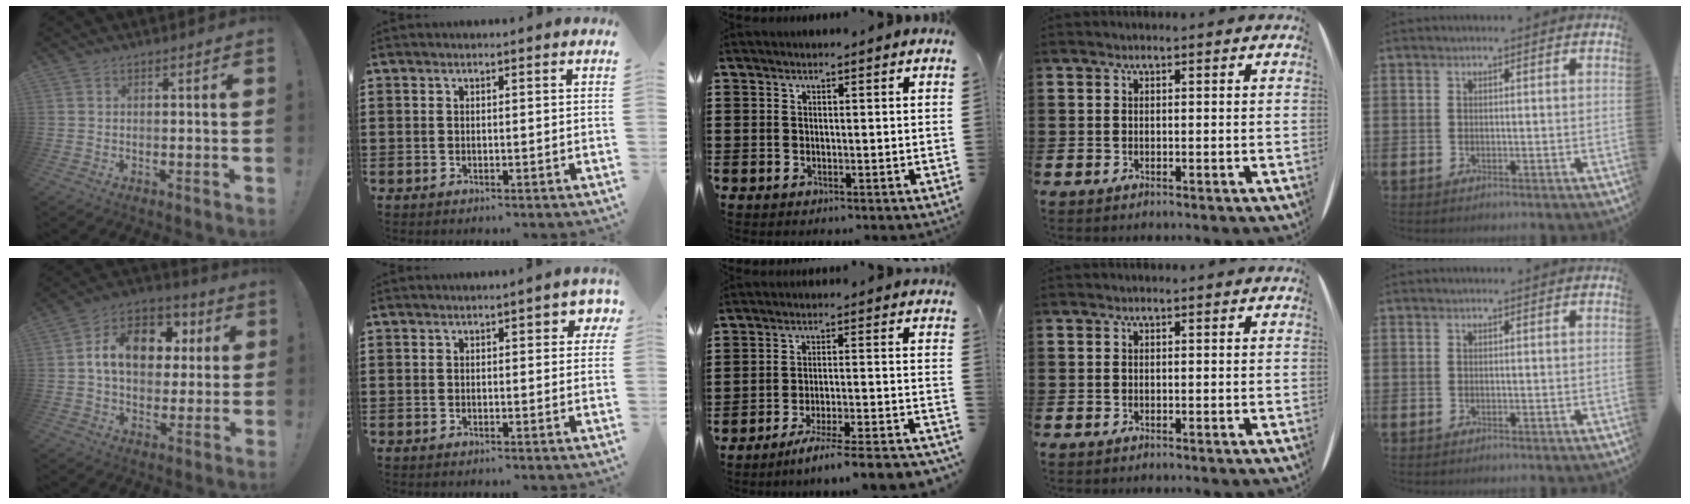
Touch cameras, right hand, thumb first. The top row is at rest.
{"thumb": {"total": 15.8, "force": [3.4, 11.3, 10.4], "torque": [-0.149, 0.002, 0.065]}, "index": {"total": 1.9, "force": [0.4, 0.9, 1.6], "torque": [-0.018, 0.002, 0.001]}, "middle": {"total": 5.8, "force": [-5.2, -1.1, 2.2], "torque": [-0.040, -0.021, -0.104]}}